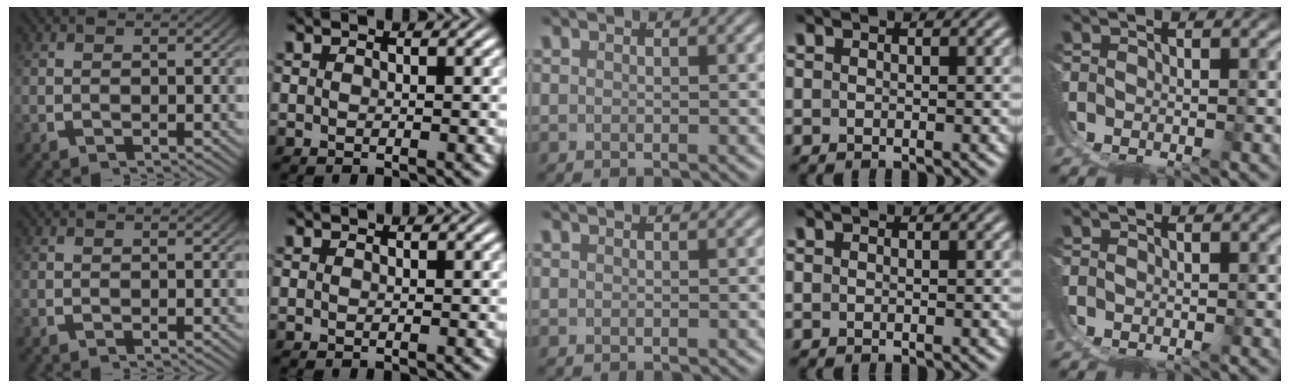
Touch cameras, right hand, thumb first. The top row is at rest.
{}